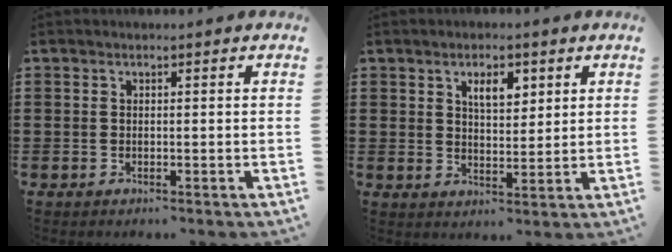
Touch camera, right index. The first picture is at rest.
{"total": 4.4, "force": [2.3, 2.0, 3.1], "torque": [-0.052, 0.003, 0.035]}